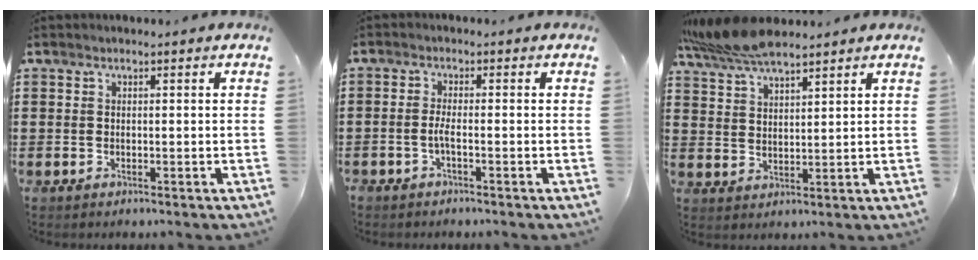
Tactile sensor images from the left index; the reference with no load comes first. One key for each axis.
{"total": 1.8, "fx": -1.0, "fy": 0.2, "fz": 1.5, "tx": -0.043, "ty": -0.005, "tz": -0.023}
{"total": 7.3, "fx": 6.5, "fy": 1.4, "fz": 3.0, "tx": -0.078, "ty": -0.009, "tz": 0.122}